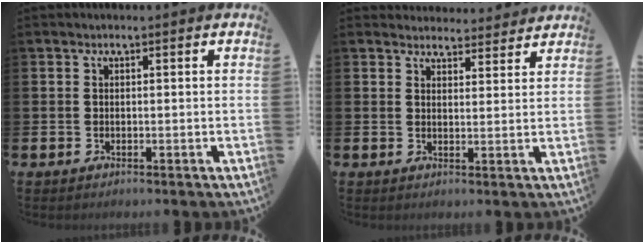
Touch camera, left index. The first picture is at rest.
{"total": 3.6, "force": [3.5, 0.9, -0.2], "torque": [0.010, -0.024, 0.060]}